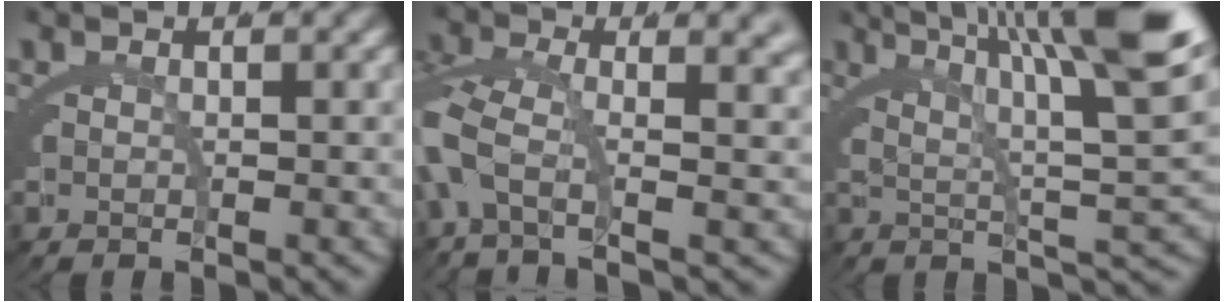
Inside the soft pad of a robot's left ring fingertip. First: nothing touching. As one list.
[{"total": 4.4, "force": [-0.1, 1.7, 4.0], "torque": [-0.110, -0.027, 0.008]}, {"total": 10.7, "force": [4.7, 2.2, 9.4], "torque": [-0.116, 0.019, 0.064]}]